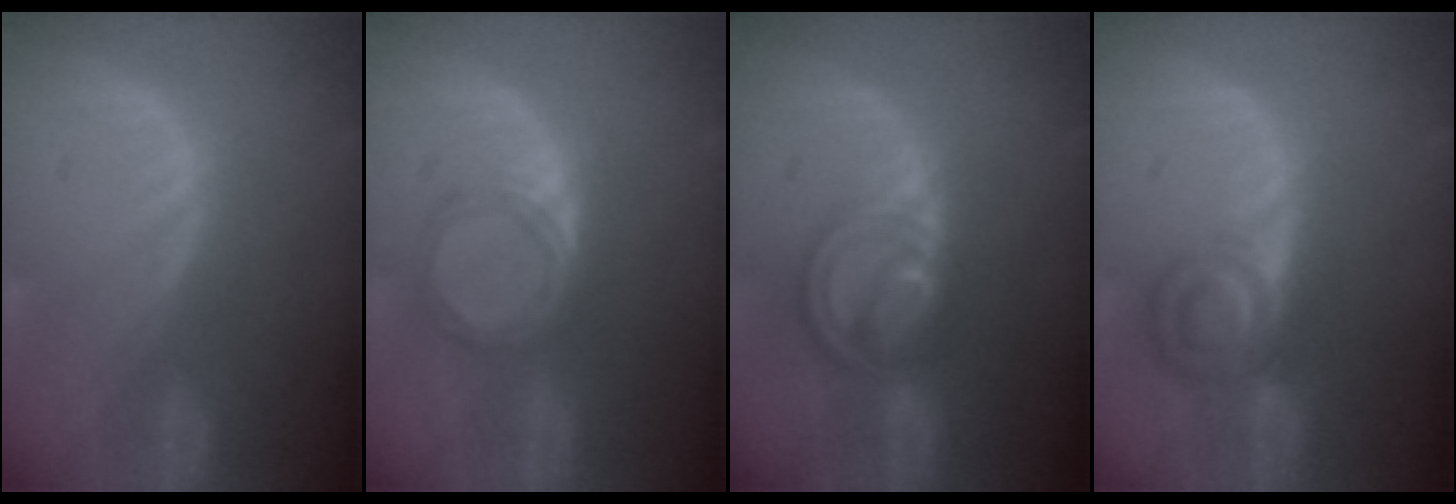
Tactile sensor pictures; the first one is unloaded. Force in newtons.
{"total": 4.7, "press": 4.6, "slide": 0.4}
{"total": 8.1, "press": 6.9, "slide": 4.3}
{"total": 7.0, "press": 6.3, "slide": 3.1}